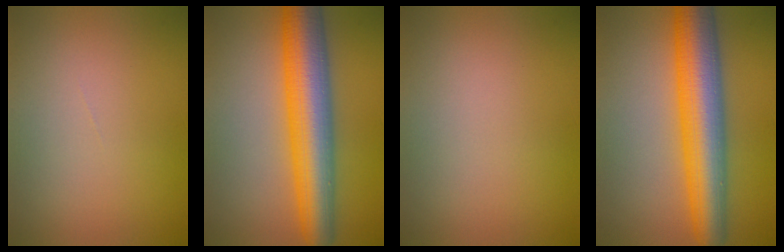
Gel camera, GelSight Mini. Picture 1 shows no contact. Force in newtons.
{"total": 9.4, "press": 9.4, "slide": 0.1}
{"total": 0.0}
{"total": 9.4, "press": 9.4, "slide": 0.1}